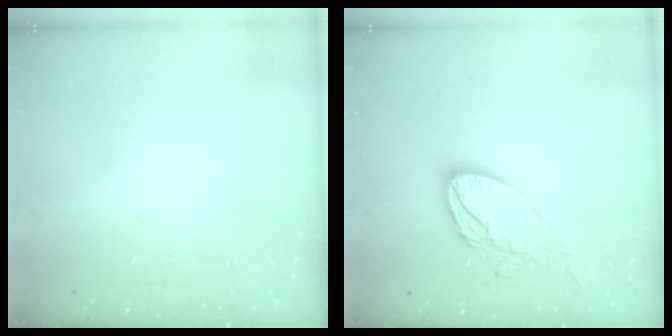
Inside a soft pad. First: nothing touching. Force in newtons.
{"total": 11.7, "press": 11.7, "slide": 1.0}